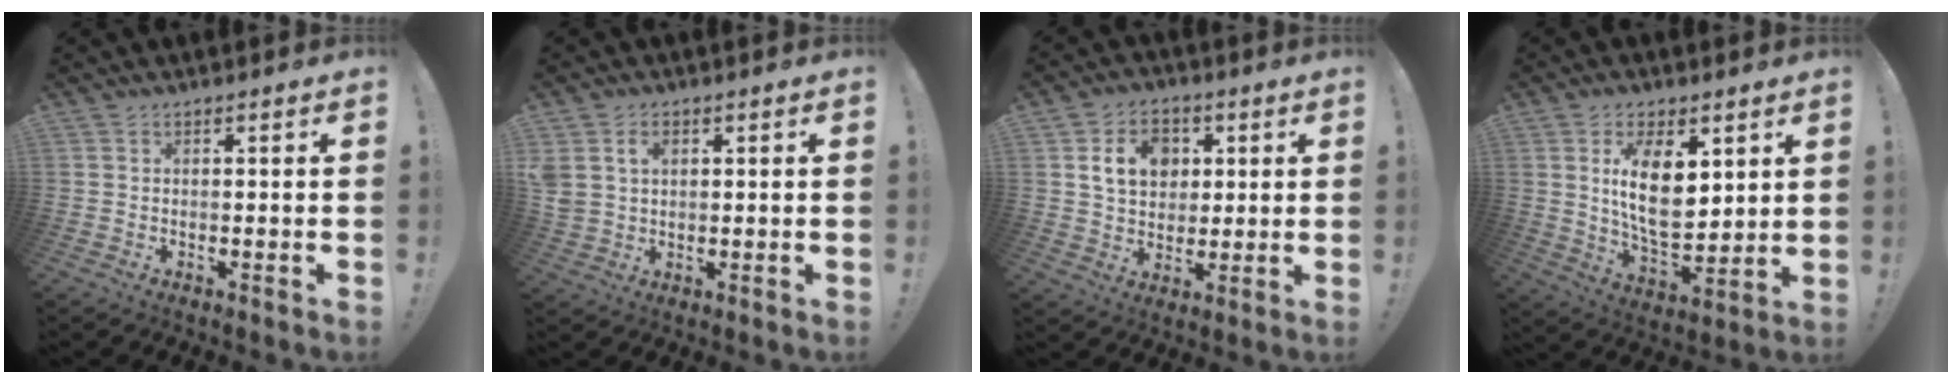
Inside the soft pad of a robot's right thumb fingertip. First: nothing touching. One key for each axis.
{"total": 5.0, "fx": 1.8, "fy": 3.9, "fz": 2.6, "tx": -0.050, "ty": 0.000, "tz": 0.033}
{"total": 12.1, "fx": 3.8, "fy": 9.8, "fz": 6.0, "tx": -0.084, "ty": -0.002, "tz": 0.076}
{"total": 14.0, "fx": 4.1, "fy": 7.3, "fz": 11.3, "tx": -0.206, "ty": -0.029, "tz": 0.070}